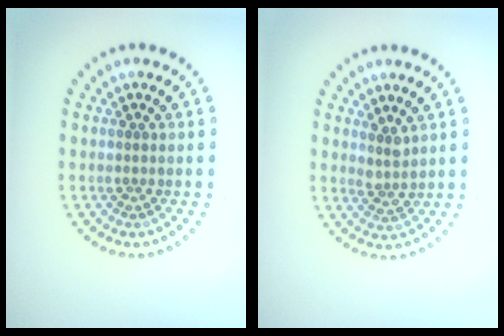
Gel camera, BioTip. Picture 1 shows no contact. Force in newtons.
{"total": 1.8, "press": 1.3, "slide": 1.2}